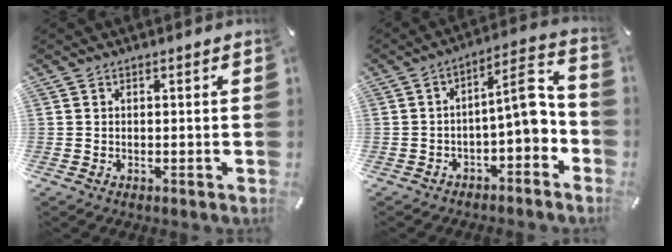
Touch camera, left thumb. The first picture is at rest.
{"total": 10.1, "force": [-0.8, 4.4, 9.0], "torque": [-0.118, -0.014, -0.021]}